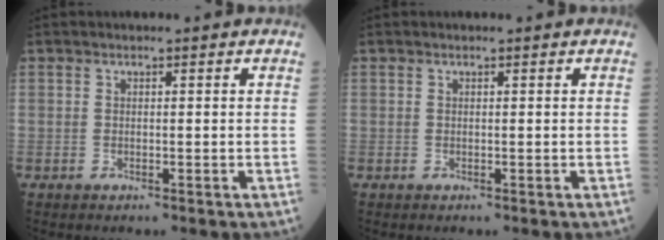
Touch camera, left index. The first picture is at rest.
{"total": 0.0}